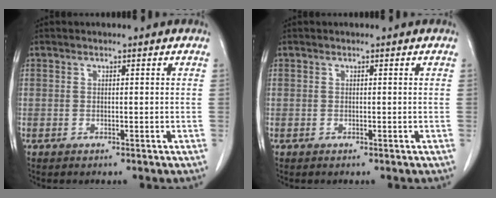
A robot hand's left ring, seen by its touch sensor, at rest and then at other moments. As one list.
[{"total": 0.0}]